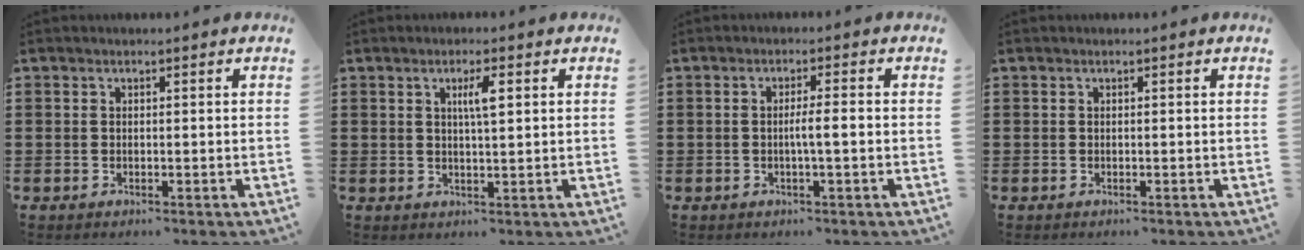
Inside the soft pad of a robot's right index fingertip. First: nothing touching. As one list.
[{"total": 3.3, "force": [1.0, 0.6, 3.1], "torque": [-0.064, 0.006, 0.014]}, {"total": 2.7, "force": [-0.4, 0.1, 2.7], "torque": [-0.046, -0.004, -0.009]}, {"total": 0.0}]